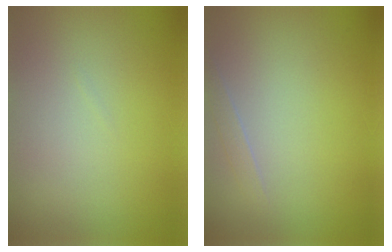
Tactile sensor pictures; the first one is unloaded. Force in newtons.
{"total": 0.9, "press": 0.9, "slide": 0.0}